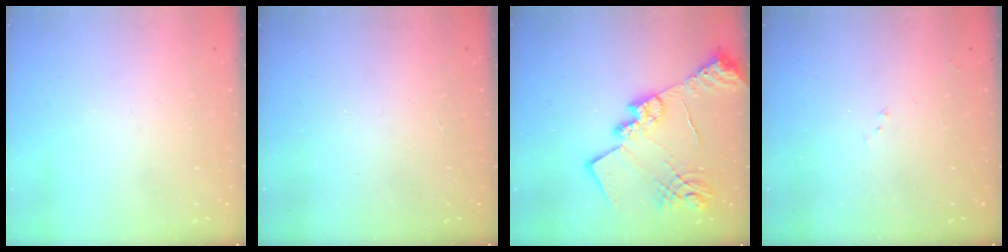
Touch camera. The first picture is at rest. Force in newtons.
{"total": 2.1, "press": 2.1, "slide": 0.4}
{"total": 19.4, "press": 19.4, "slide": 1.9}
{"total": 6.2, "press": 6.1, "slide": 0.9}